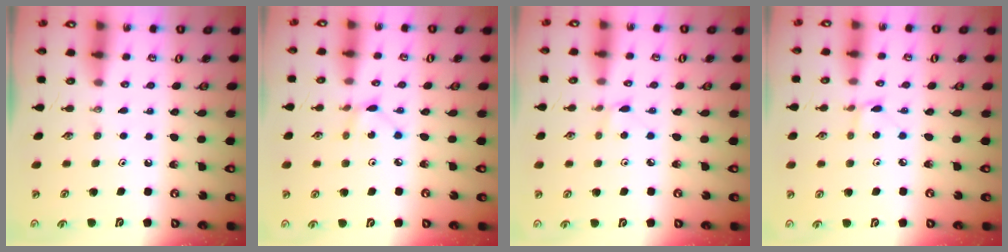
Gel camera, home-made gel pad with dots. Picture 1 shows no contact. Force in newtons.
{"total": 2.0, "press": 2.0, "slide": 0.2}
{"total": 2.8, "press": 2.7, "slide": 0.4}
{"total": 2.2, "press": 2.2, "slide": 0.3}